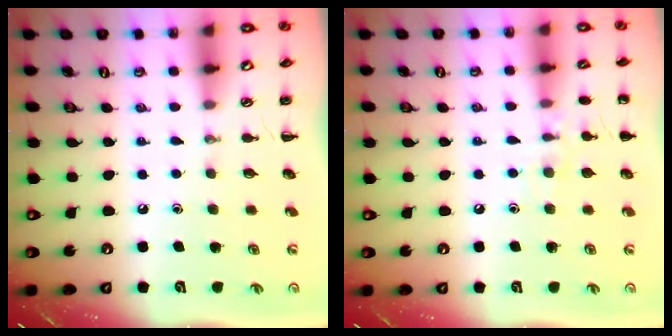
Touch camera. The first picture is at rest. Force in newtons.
{"total": 8.2, "press": 7.9, "slide": 2.1}